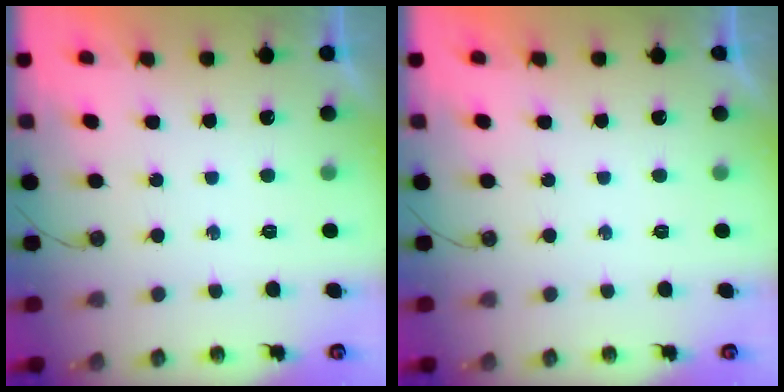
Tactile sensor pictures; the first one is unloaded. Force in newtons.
{"total": 0.0}